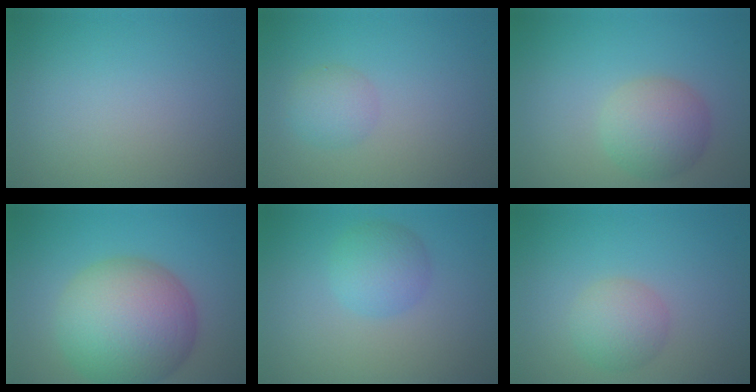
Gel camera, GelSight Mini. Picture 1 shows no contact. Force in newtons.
{"total": 2.0, "press": 2.0, "slide": 0.1}
{"total": 4.1, "press": 4.1, "slide": 0.2}
{"total": 11.0, "press": 11.0, "slide": 0.7}
{"total": 2.6, "press": 2.6, "slide": 0.2}
{"total": 2.9, "press": 2.9, "slide": 0.1}